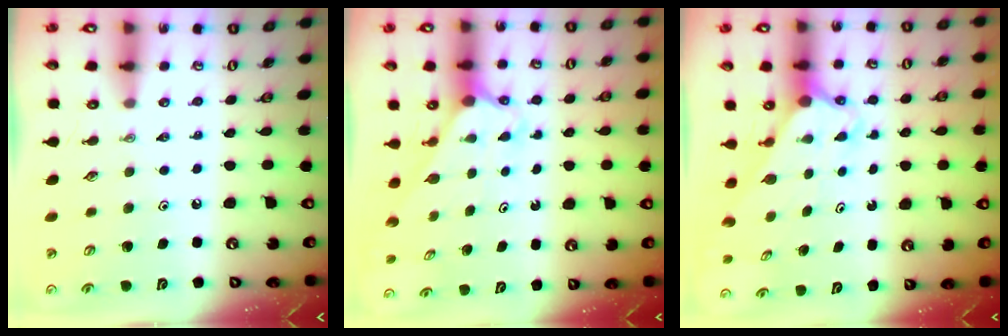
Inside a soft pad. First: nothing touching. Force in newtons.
{"total": 2.2, "press": 2.2, "slide": 0.2}
{"total": 2.7, "press": 2.7, "slide": 0.1}